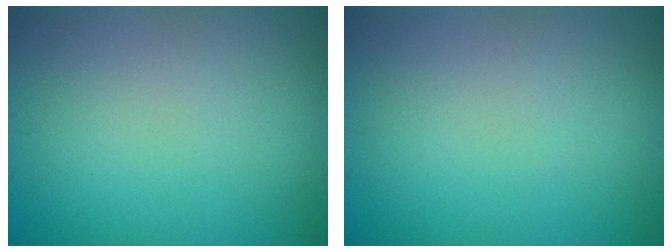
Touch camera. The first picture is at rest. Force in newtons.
{"total": 0.0}